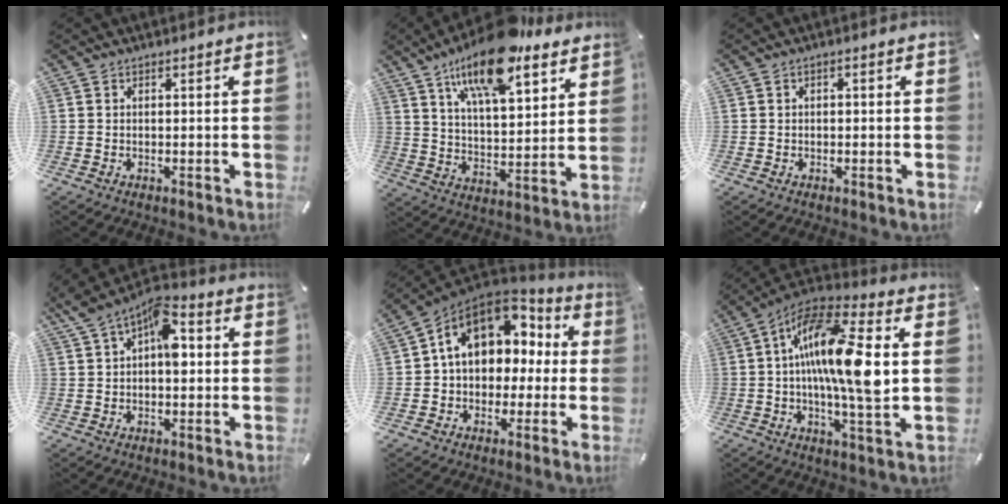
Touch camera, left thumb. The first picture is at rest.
{"total": 18.8, "force": [13.4, 7.2, 11.0], "torque": [-0.193, -0.064, 0.228]}
{"total": 0.6, "force": [0.0, 0.4, 0.4], "torque": [-0.008, 0.002, -0.001]}
{"total": 9.4, "force": [2.3, 5.7, 7.1], "torque": [-0.096, -0.004, 0.038]}
{"total": 13.8, "force": [4.3, 10.6, 7.7], "torque": [-0.130, -0.016, 0.079]}
{"total": 18.4, "force": [1.9, 5.5, 17.5], "torque": [-0.323, -0.004, 0.022]}